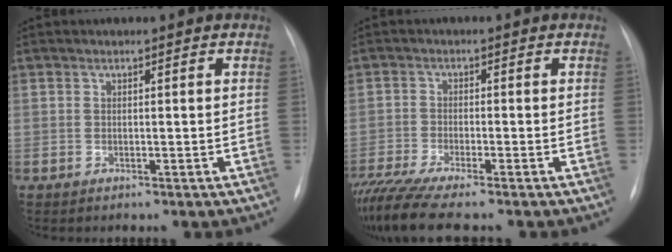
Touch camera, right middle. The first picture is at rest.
{"total": 8.7, "force": [-7.3, -0.2, 4.7], "torque": [-0.085, -0.024, -0.124]}